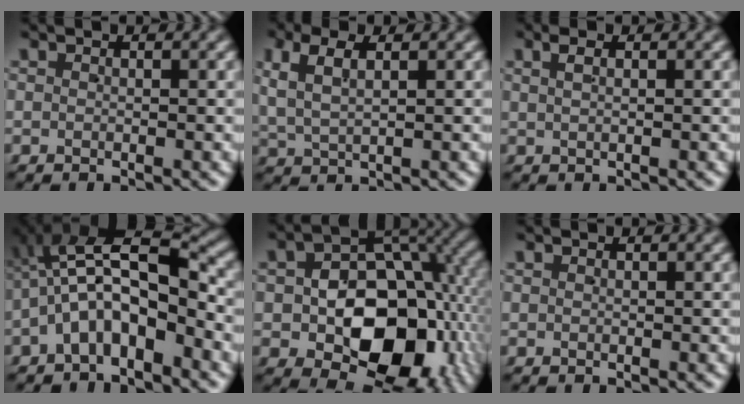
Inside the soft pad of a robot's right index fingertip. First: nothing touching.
{"total": 3.9, "force": [1.6, 2.4, 2.5], "torque": [-0.069, 0.002, 0.033]}
{"total": 1.4, "force": [0.8, 0.1, 1.1], "torque": [-0.017, 0.008, 0.015]}
{"total": 9.2, "force": [0.4, 6.1, 6.9], "torque": [-0.142, 0.001, -0.005]}
{"total": 14.2, "force": [-2.0, 9.5, 10.4], "torque": [-0.165, -0.038, -0.014]}
{"total": 0.0}